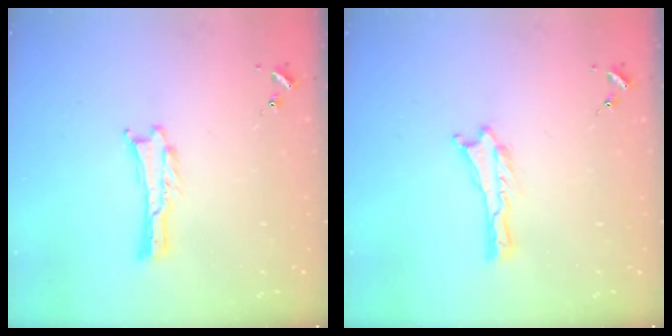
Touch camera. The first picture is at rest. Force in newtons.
{"total": 0.0}